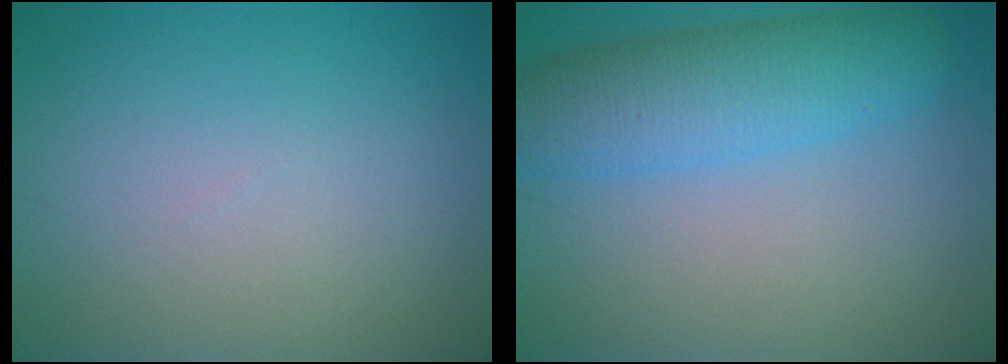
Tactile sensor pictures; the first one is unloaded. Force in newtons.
{"total": 6.3, "press": 6.3, "slide": 0.4}